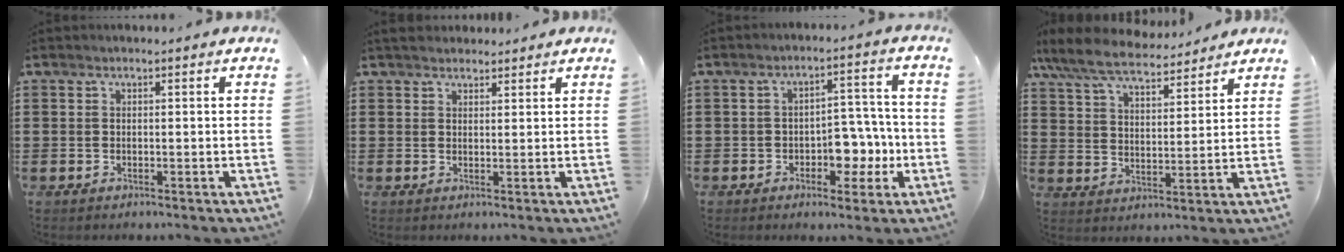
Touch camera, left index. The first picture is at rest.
{"total": 2.1, "force": [2.0, 0.8, 0.1], "torque": [-0.008, 0.006, 0.039]}
{"total": 6.3, "force": [-2.1, 4.1, 4.3], "torque": [-0.062, 0.009, -0.040]}
{"total": 7.8, "force": [7.0, 1.4, 3.0], "torque": [-0.087, -0.029, 0.125]}